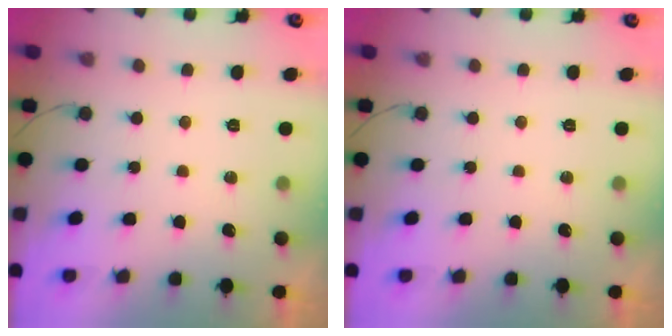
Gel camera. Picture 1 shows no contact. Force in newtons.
{"total": 0.0}